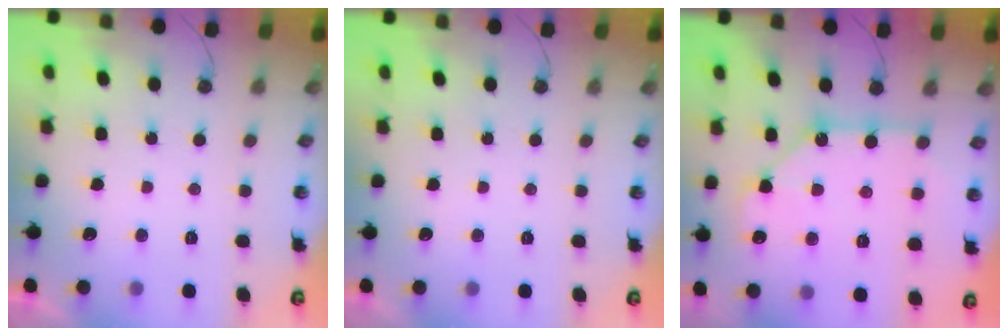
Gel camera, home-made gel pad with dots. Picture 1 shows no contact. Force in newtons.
{"total": 0.0}
{"total": 11.2, "press": 11.2, "slide": 1.2}